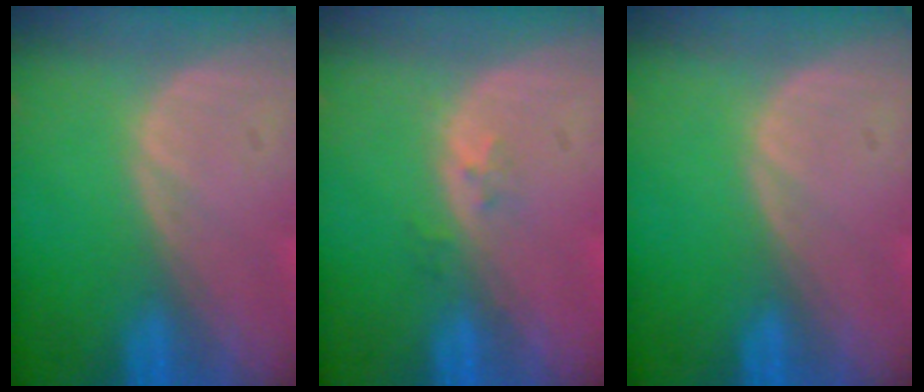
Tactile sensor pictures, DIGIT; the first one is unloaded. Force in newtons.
{"total": 1.6, "press": 1.2, "slide": 1.0}
{"total": 0.0}